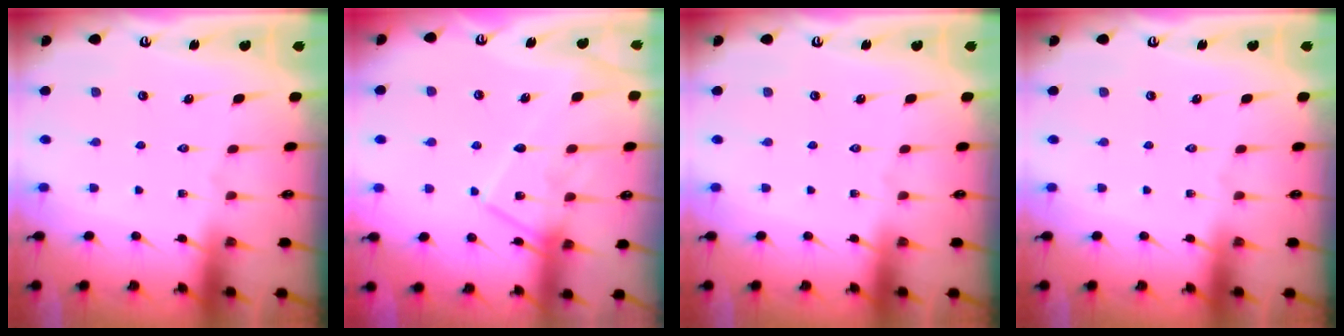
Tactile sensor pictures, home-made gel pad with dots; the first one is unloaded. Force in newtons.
{"total": 13.4, "press": 13.4, "slide": 1.3}
{"total": 0.0}
{"total": 0.0}